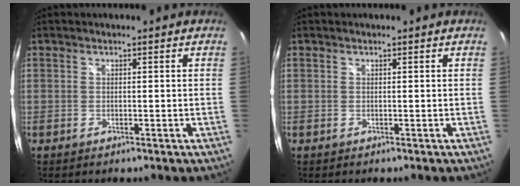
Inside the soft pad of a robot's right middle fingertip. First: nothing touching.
{"total": 0.0}